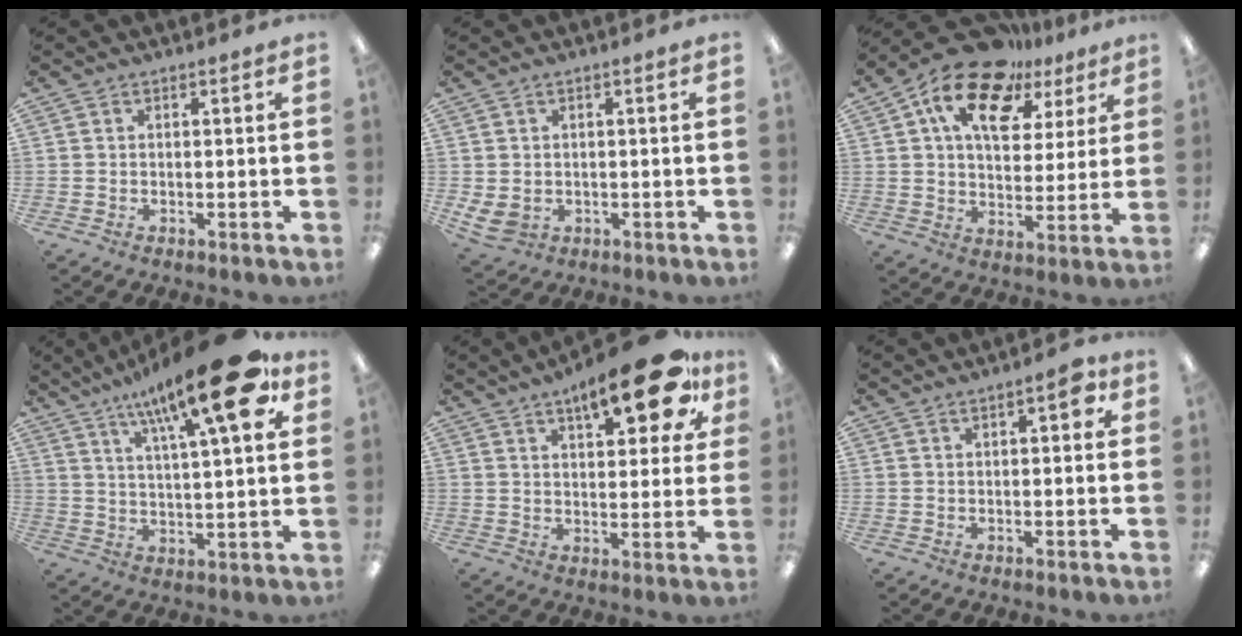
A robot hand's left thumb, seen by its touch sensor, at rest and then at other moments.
{"total": 3.3, "force": [0.3, 2.9, 1.4], "torque": [-0.043, -0.003, 0.006]}
{"total": 16.4, "force": [9.8, 9.1, 9.4], "torque": [-0.169, -0.045, 0.174]}
{"total": 21.1, "force": [12.4, 5.4, 16.2], "torque": [-0.248, -0.057, 0.189]}
{"total": 17.1, "force": [9.7, 5.9, 12.8], "torque": [-0.180, -0.039, 0.150]}
{"total": 4.9, "force": [1.8, 1.9, 4.2], "torque": [-0.052, -0.002, 0.023]}